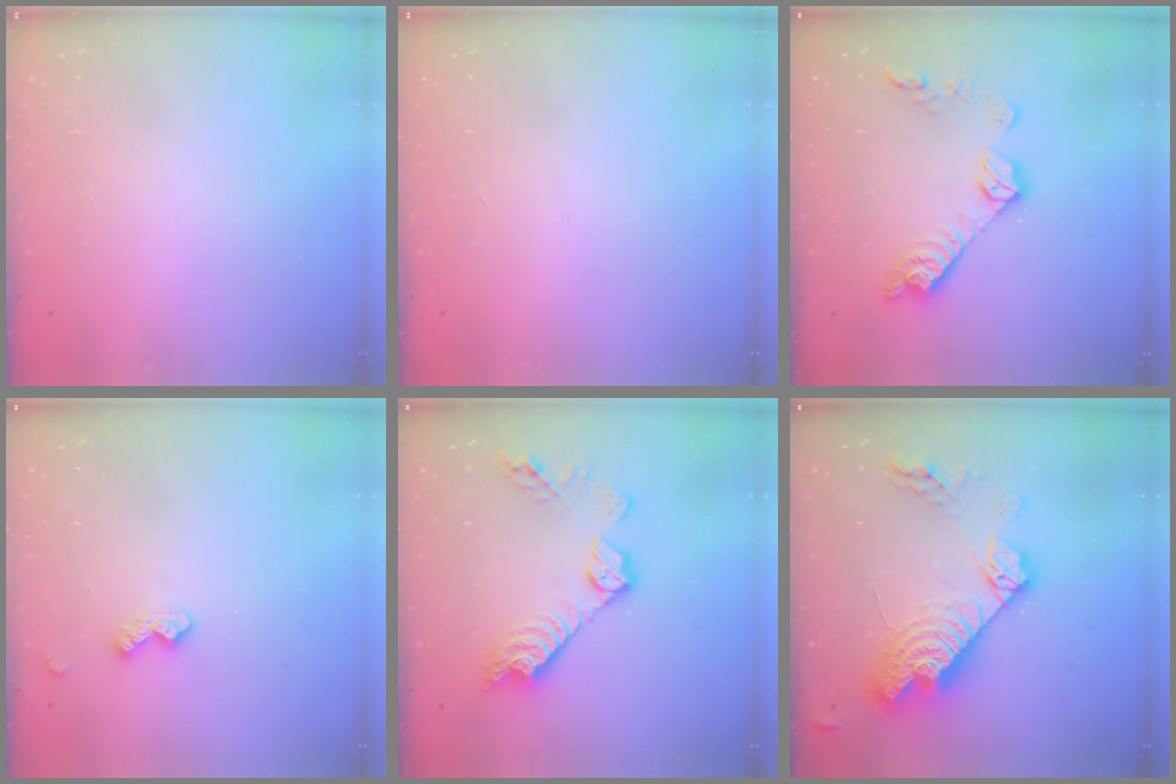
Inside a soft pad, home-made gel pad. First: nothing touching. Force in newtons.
{"total": 0.0}
{"total": 11.9, "press": 11.9, "slide": 0.6}
{"total": 7.7, "press": 7.6, "slide": 0.8}
{"total": 14.7, "press": 14.7, "slide": 1.0}
{"total": 19.2, "press": 19.1, "slide": 1.5}